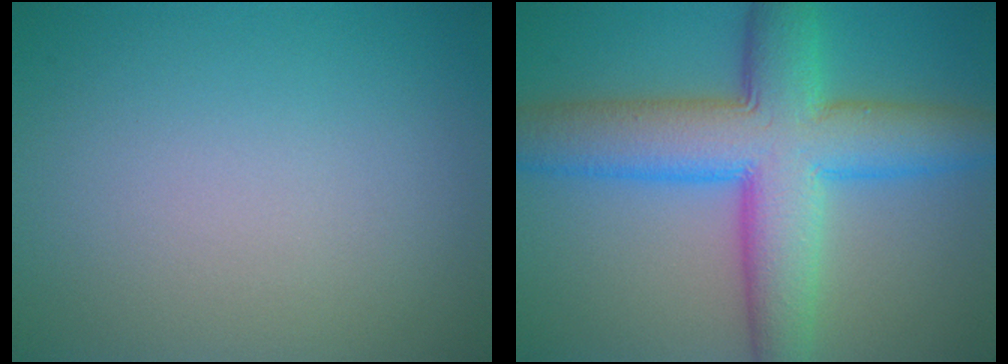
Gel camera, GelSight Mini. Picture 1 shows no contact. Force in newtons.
{"total": 10.4, "press": 10.4, "slide": 0.4}